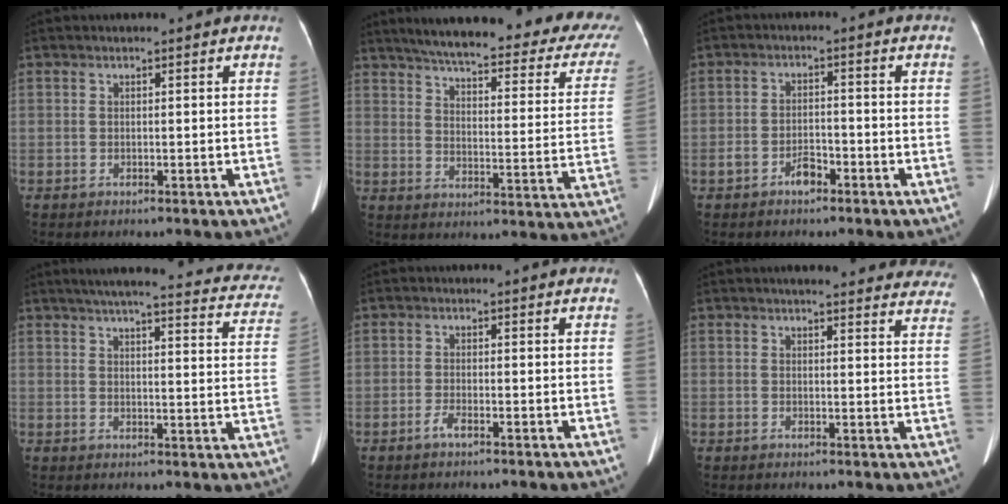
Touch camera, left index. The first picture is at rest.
{"total": 29.0, "force": [23.7, 5.6, 15.7], "torque": [-0.209, -0.035, 0.276]}
{"total": 3.0, "force": [-2.0, 1.3, 1.7], "torque": [-0.032, 0.008, -0.034]}
{"total": 25.4, "force": [22.2, 3.8, 11.8], "torque": [-0.159, -0.019, 0.247]}
{"total": 1.4, "force": [-1.0, 0.1, 1.0], "torque": [-0.022, -0.001, -0.020]}
{"total": 20.1, "force": [18.5, 3.9, 6.8], "torque": [-0.061, -0.033, 0.193]}